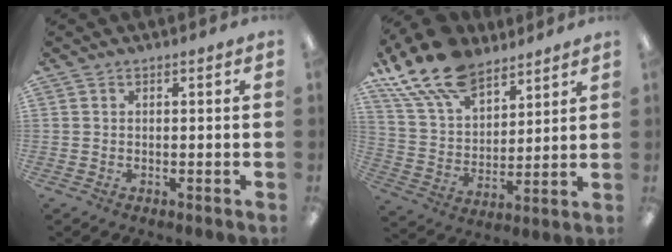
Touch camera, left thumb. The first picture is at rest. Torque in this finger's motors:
{"motor_torque": [0.35, 0.36, 1.38, -1.39, 0.17]}